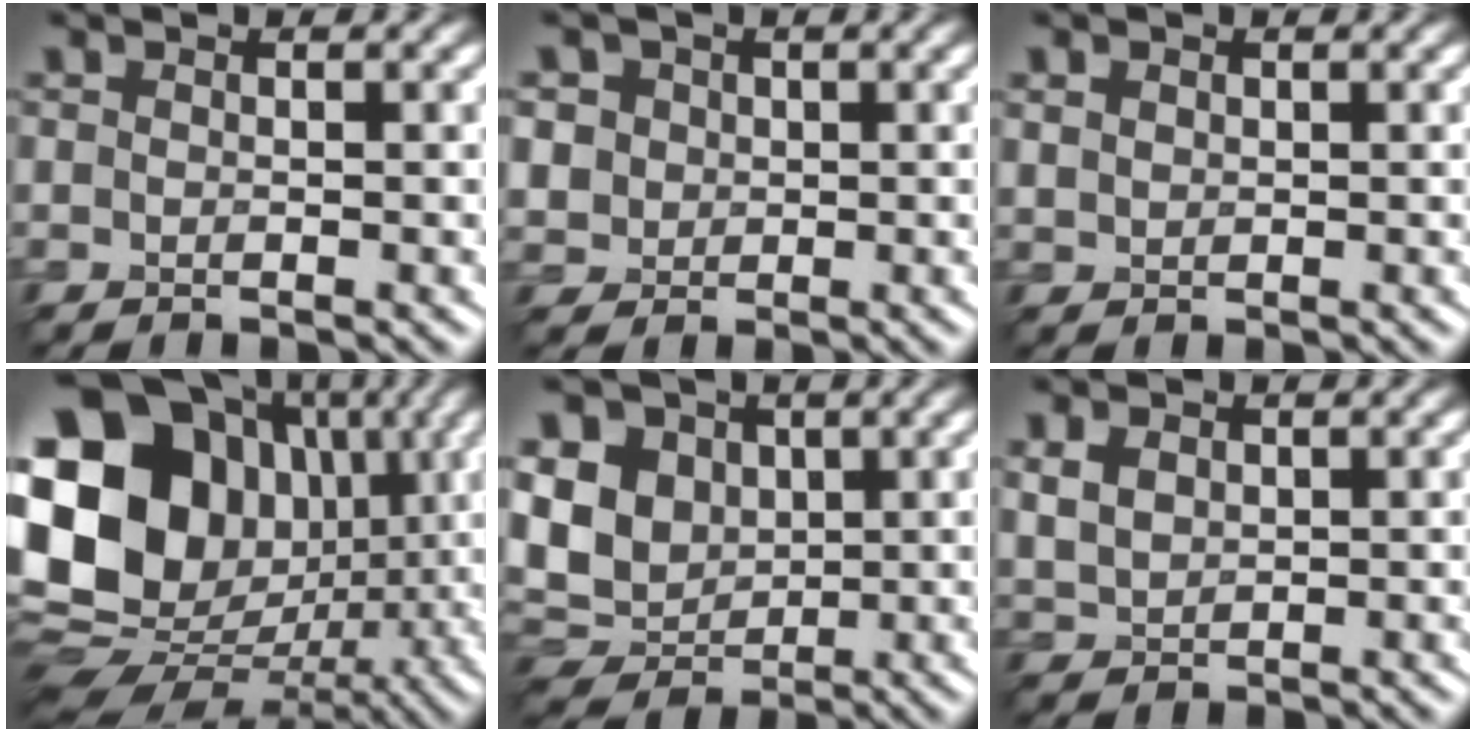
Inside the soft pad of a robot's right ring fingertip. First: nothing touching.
{"total": 3.8, "force": [1.1, 3.4, 1.3], "torque": [-0.040, 0.010, 0.018]}
{"total": 1.2, "force": [0.5, 1.0, 0.5], "torque": [-0.014, -0.002, 0.010]}
{"total": 23.1, "force": [2.4, 20.1, 11.1], "torque": [-0.229, 0.028, -0.004]}
{"total": 9.8, "force": [1.9, 7.9, 5.6], "torque": [-0.116, 0.025, 0.012]}
{"total": 2.5, "force": [0.8, 1.9, 1.5], "torque": [-0.037, -0.001, 0.013]}